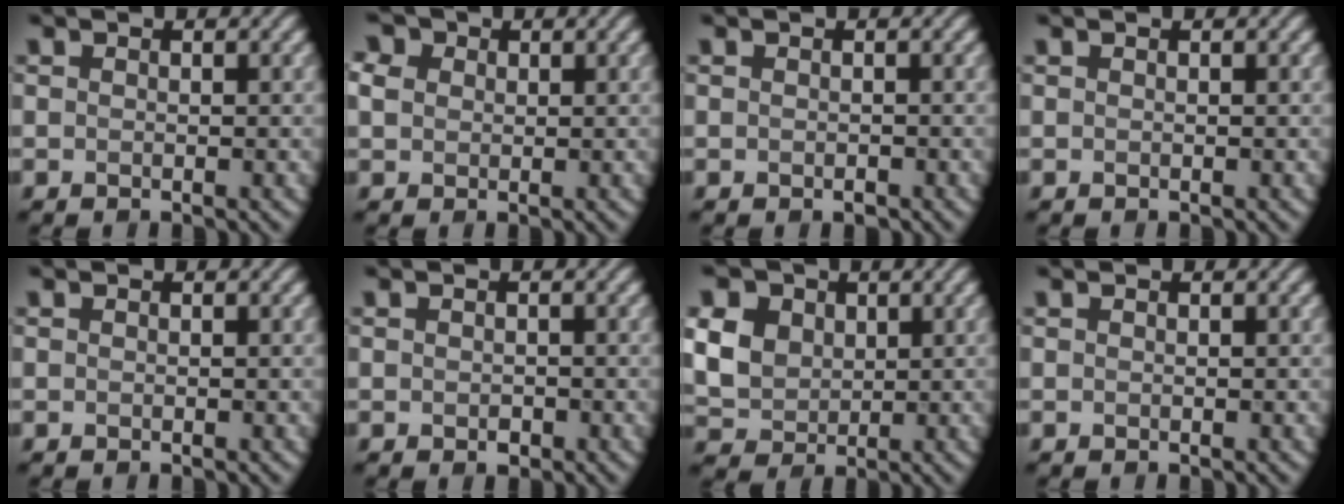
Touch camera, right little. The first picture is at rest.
{"total": 3.6, "force": [1.2, 2.9, 1.8], "torque": [-0.062, 0.022, 0.016]}
{"total": 0.5, "force": [-0.2, 0.3, 0.3], "torque": [-0.004, -0.001, -0.002]}
{"total": 0.0}
{"total": 0.0}
{"total": 0.8, "force": [-0.3, 0.6, 0.5], "torque": [-0.007, -0.002, -0.004]}
{"total": 9.0, "force": [3.1, 7.0, 4.7], "torque": [-0.118, 0.027, 0.049]}
{"total": 0.0}